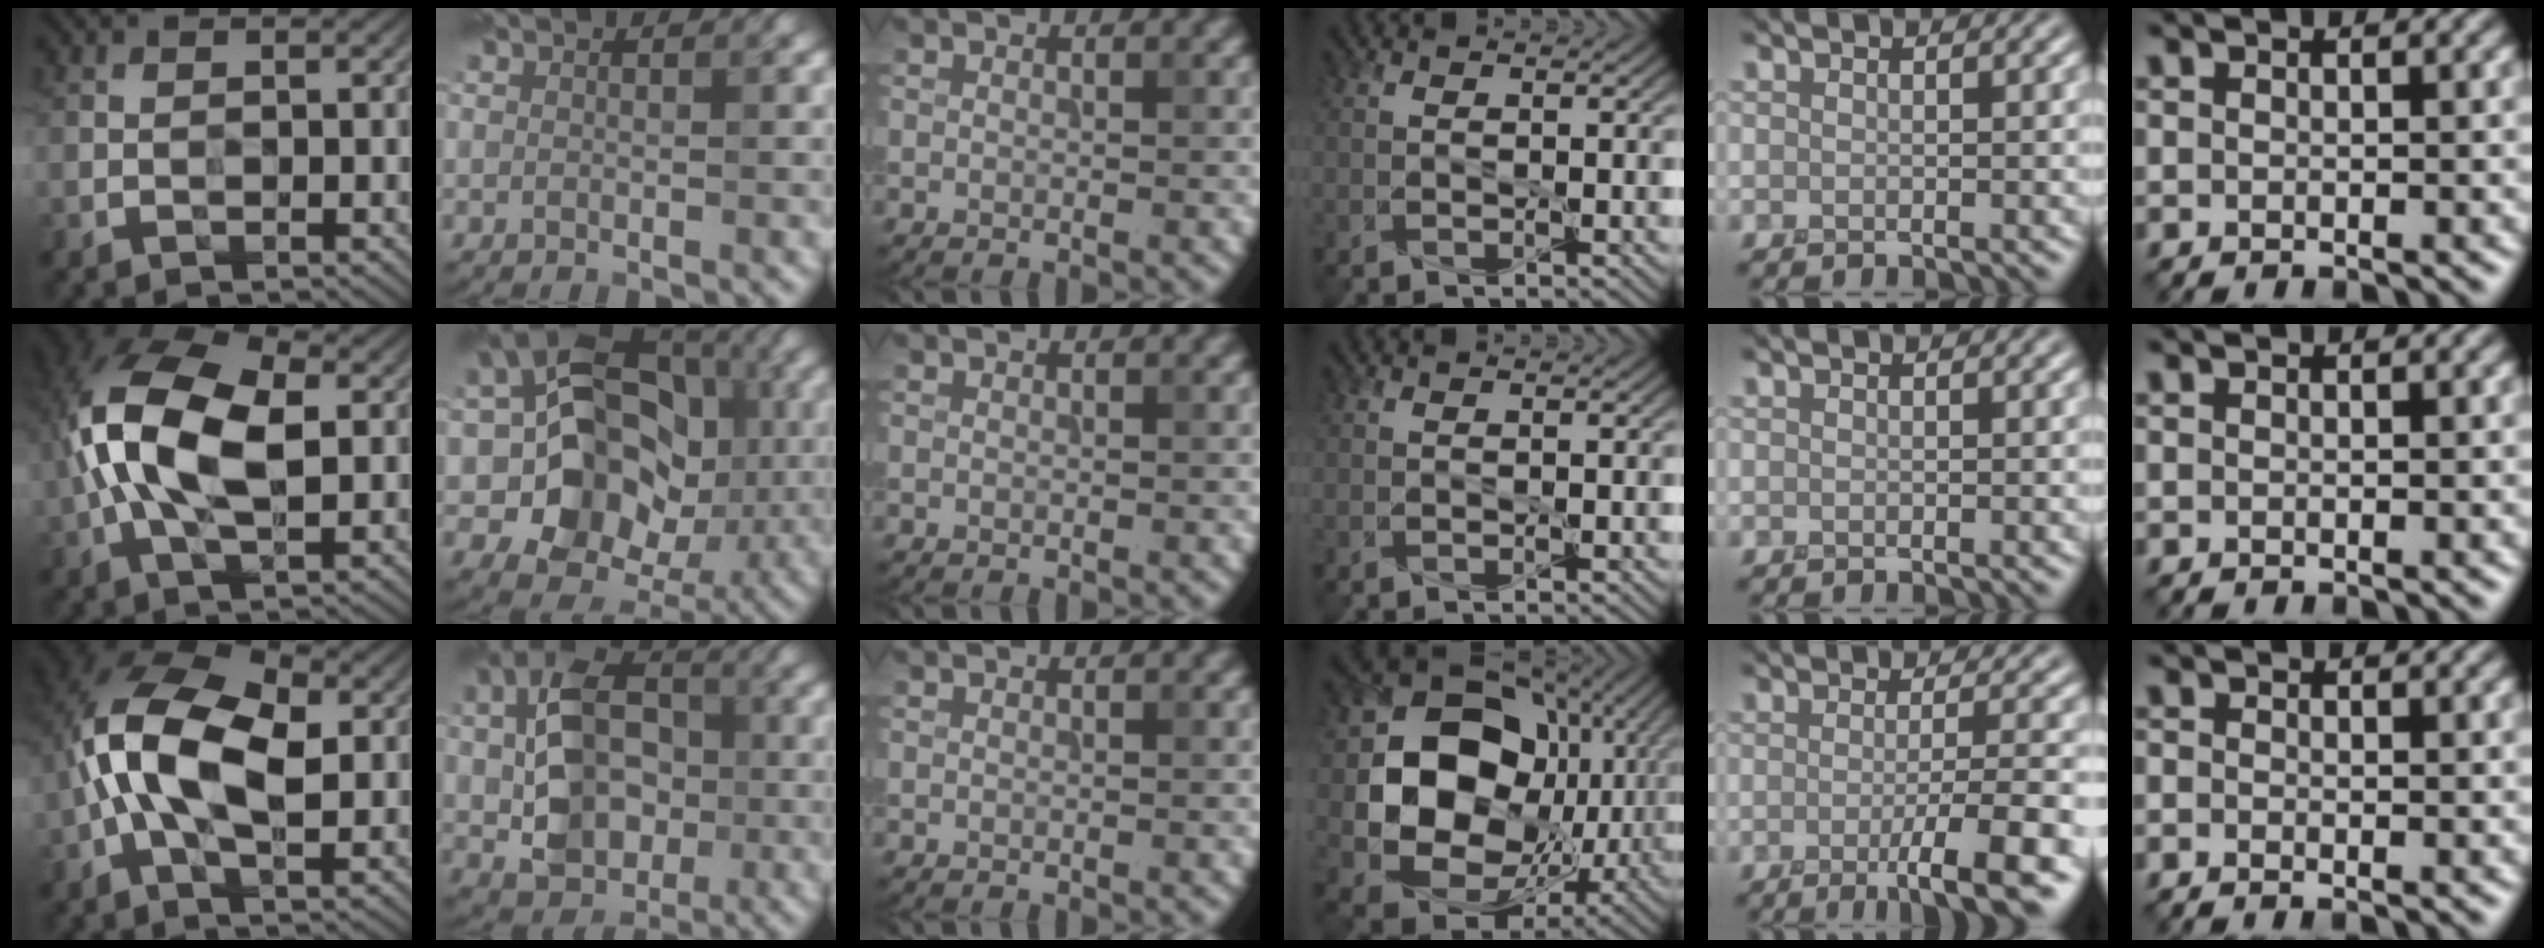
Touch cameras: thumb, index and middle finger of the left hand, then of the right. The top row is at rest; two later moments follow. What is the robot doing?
{"motion": "peel", "object": "tape"}